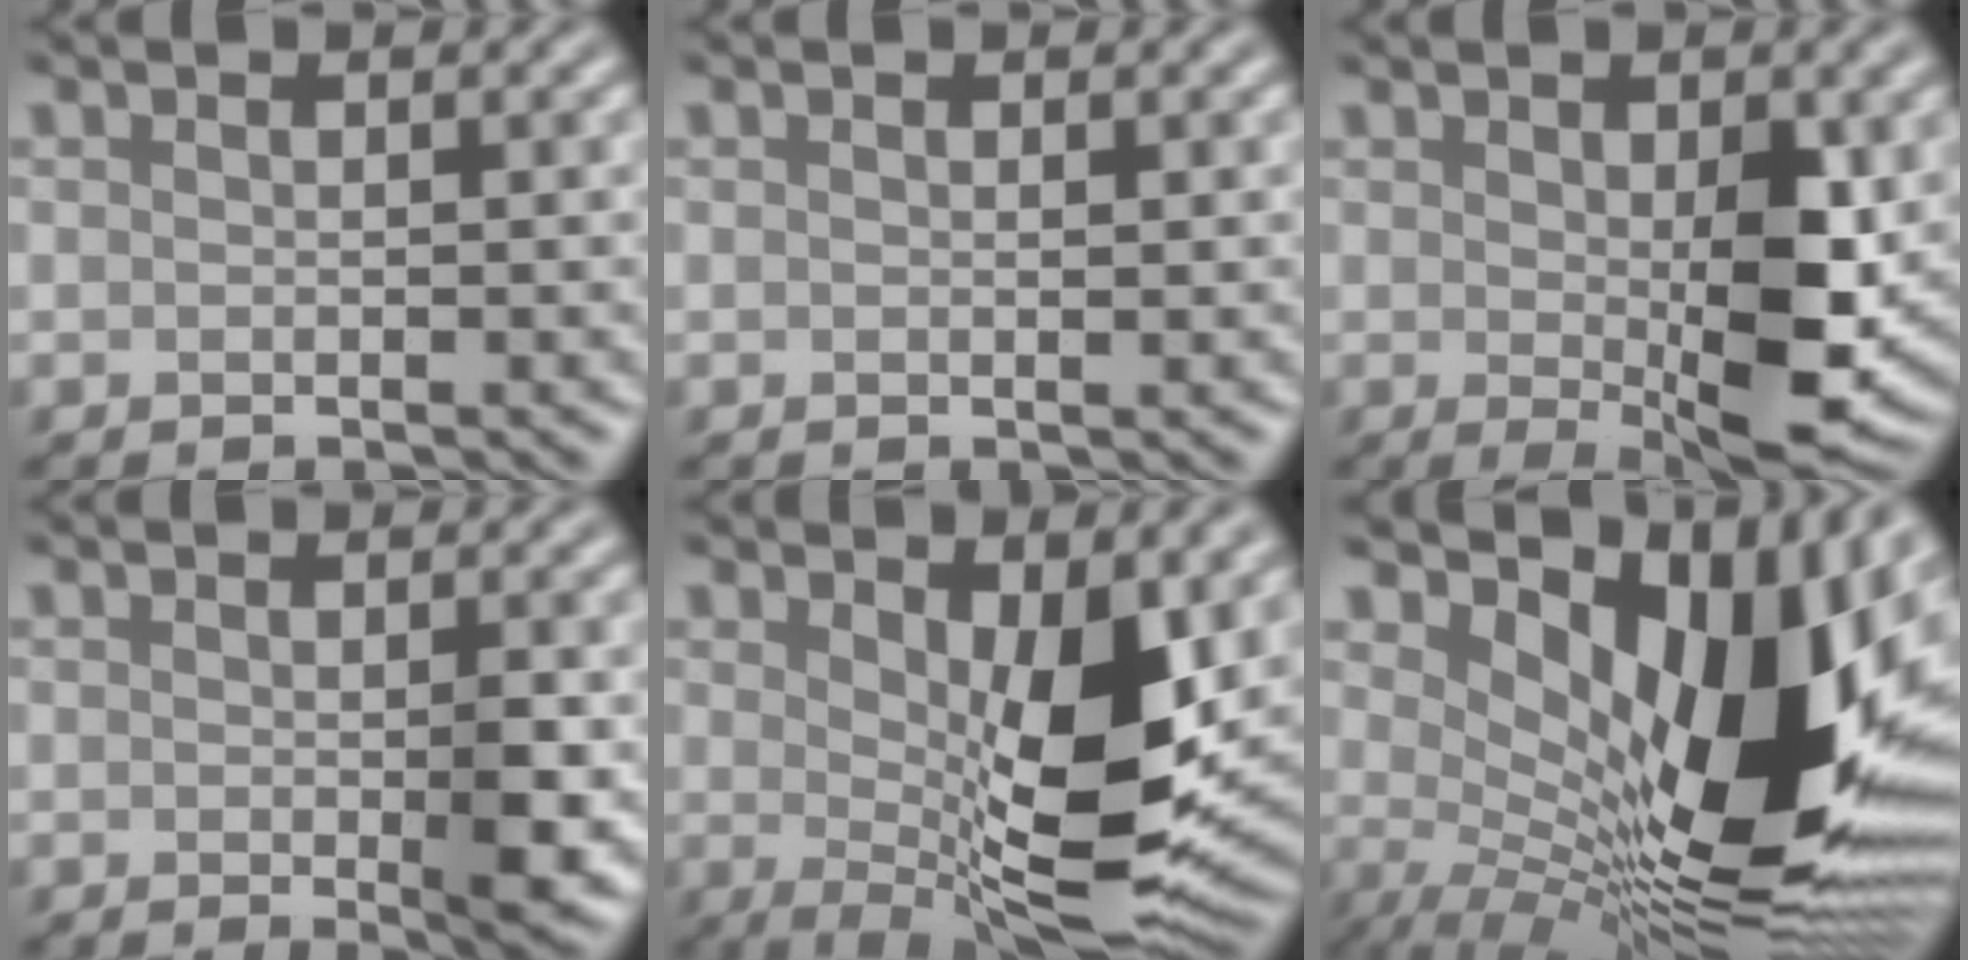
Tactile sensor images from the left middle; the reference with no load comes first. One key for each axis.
{"total": 0.0}
{"total": 7.2, "fx": -0.1, "fy": 2.3, "fz": 6.8, "tx": -0.113, "ty": -0.016, "tz": 0.011}
{"total": 2.8, "fx": -0.3, "fy": 0.2, "fz": 2.8, "tx": -0.042, "ty": -0.008, "tz": 0.002}
{"total": 9.9, "fx": 0.9, "fy": 3.4, "fz": 9.3, "tx": -0.144, "ty": -0.024, "tz": 0.023}
{"total": 14.9, "fx": 2.2, "fy": 6.9, "fz": 13.1, "tx": -0.190, "ty": -0.012, "tz": 0.042}